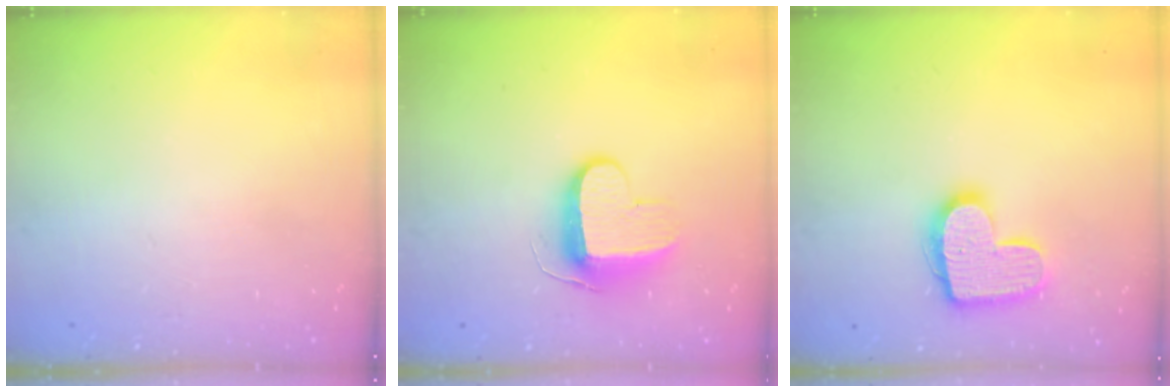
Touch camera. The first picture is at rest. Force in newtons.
{"total": 10.0, "press": 10.0, "slide": 1.1}
{"total": 14.5, "press": 14.5, "slide": 0.7}